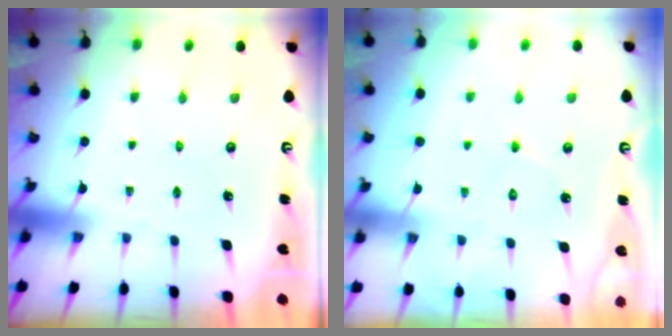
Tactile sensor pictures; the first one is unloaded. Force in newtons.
{"total": 5.6, "press": 5.6, "slide": 0.6}